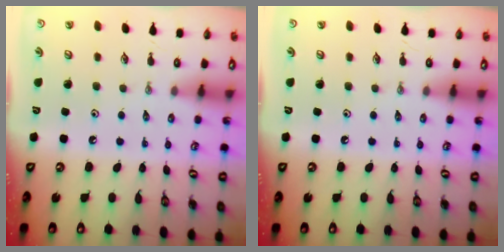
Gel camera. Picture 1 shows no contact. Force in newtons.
{"total": 0.0}